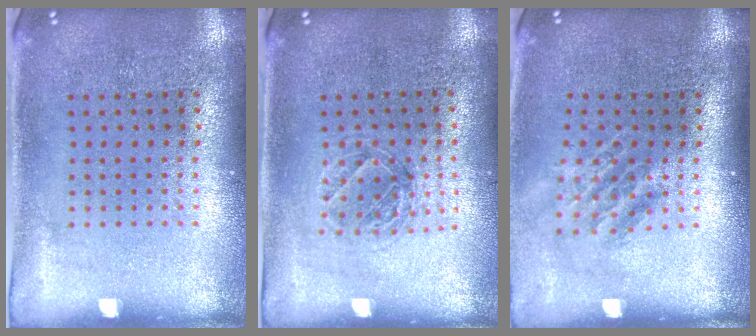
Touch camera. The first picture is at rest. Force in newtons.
{"total": 1.1, "press": 1.1, "slide": 0.4}
{"total": 1.5, "press": 1.1, "slide": 1.1}